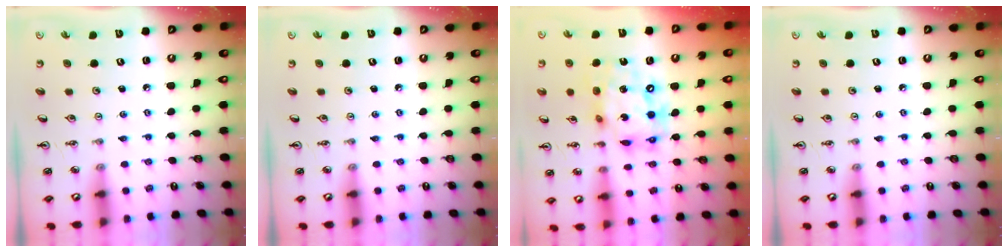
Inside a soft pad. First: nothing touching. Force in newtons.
{"total": 0.0}
{"total": 16.8, "press": 16.7, "slide": 1.5}
{"total": 0.0}